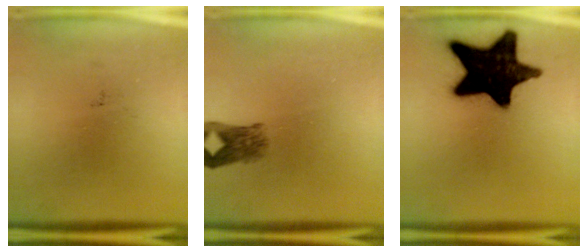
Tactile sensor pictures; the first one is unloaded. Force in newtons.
{"total": 3.3}
{"total": 18.3}